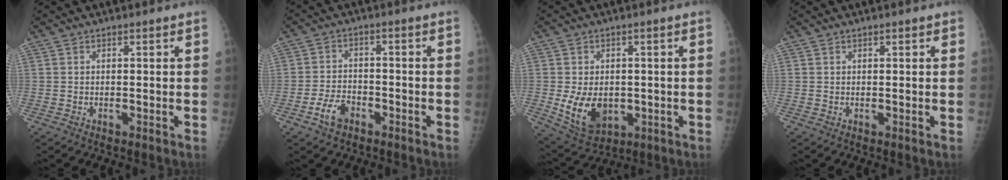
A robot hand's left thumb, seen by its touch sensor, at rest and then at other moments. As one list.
[{"total": 5.0, "force": [-3.0, 3.0, 2.7], "torque": [-0.046, 0.021, -0.053]}, {"total": 9.5, "force": [-1.4, 6.7, 6.6], "torque": [-0.096, -0.008, -0.004]}, {"total": 0.6, "force": [0.4, 0.2, 0.4], "torque": [-0.006, -0.001, 0.004]}]